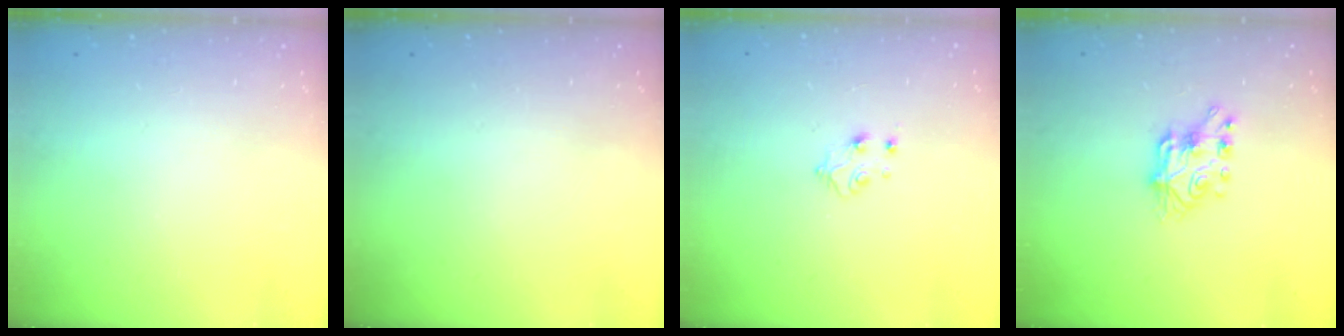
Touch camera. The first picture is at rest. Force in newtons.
{"total": 0.0}
{"total": 4.4, "press": 4.4, "slide": 0.5}
{"total": 6.9, "press": 6.9, "slide": 0.5}